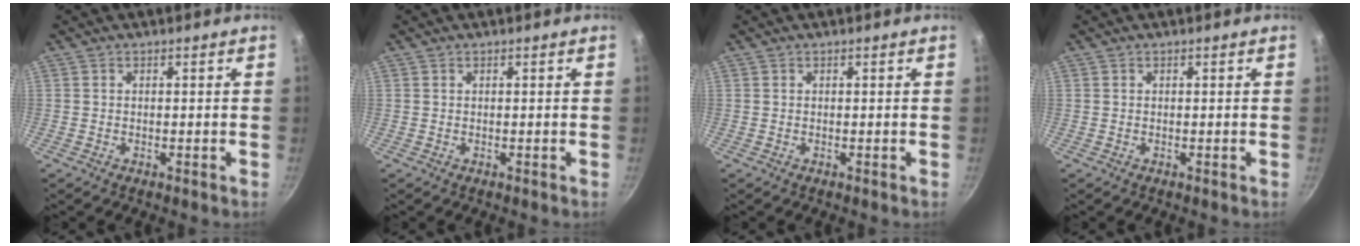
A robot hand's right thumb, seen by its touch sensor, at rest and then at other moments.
{"total": 0.0}
{"total": 0.0}
{"total": 0.0}